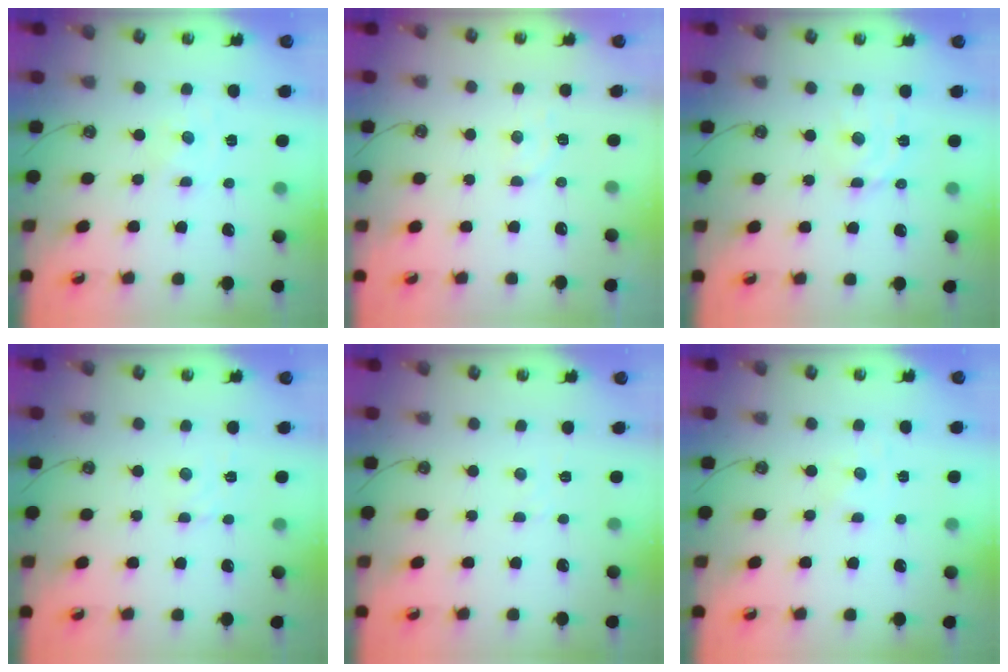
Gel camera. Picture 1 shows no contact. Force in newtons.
{"total": 4.9, "press": 4.9, "slide": 0.6}
{"total": 6.1, "press": 6.0, "slide": 1.2}
{"total": 2.4, "press": 2.4, "slide": 0.6}
{"total": 3.1, "press": 3.1, "slide": 0.5}
{"total": 0.0}